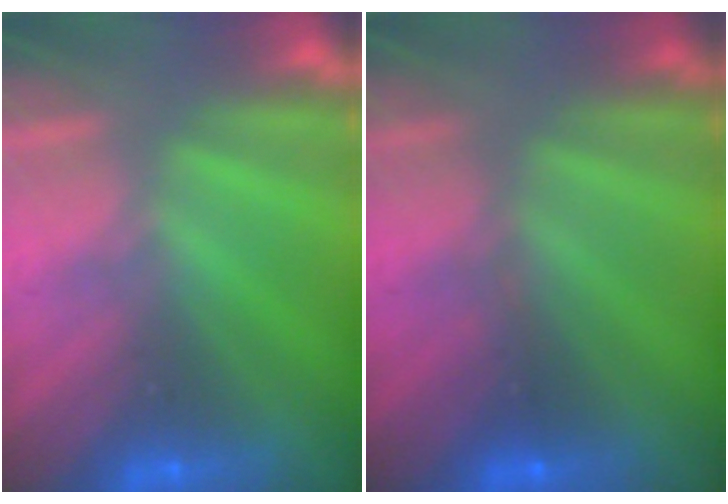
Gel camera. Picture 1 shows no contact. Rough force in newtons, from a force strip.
{"total": 2.5}